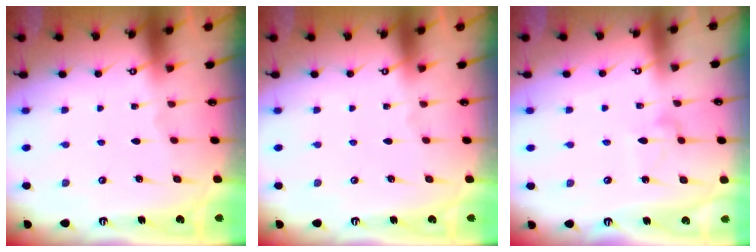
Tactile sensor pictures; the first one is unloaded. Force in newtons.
{"total": 0.0}
{"total": 5.3, "press": 5.2, "slide": 0.4}